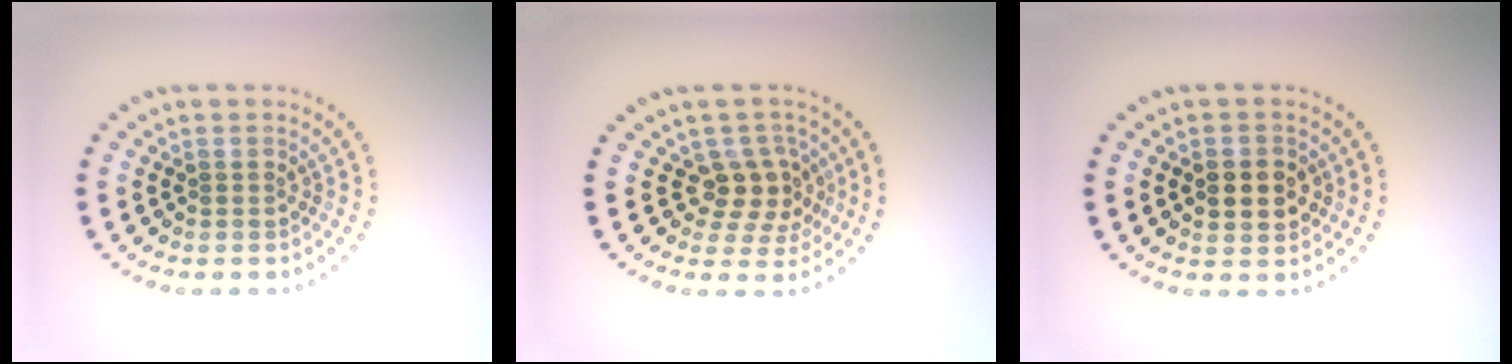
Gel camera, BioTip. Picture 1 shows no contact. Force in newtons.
{"total": 3.2, "press": 2.7, "slide": 1.7}
{"total": 2.8, "press": 2.8, "slide": 0.3}